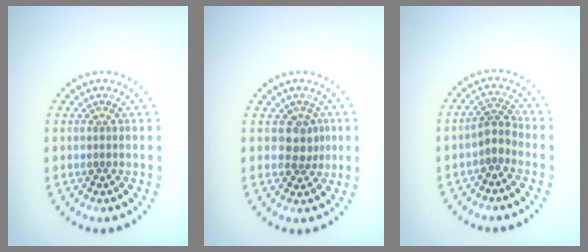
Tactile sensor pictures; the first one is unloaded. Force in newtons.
{"total": 2.1, "press": 1.8, "slide": 1.1}
{"total": 1.9, "press": 1.5, "slide": 1.2}